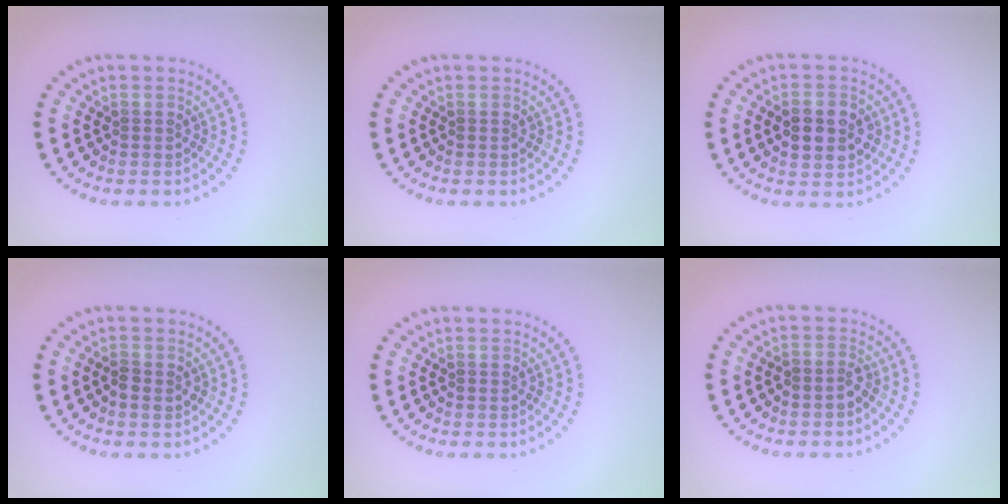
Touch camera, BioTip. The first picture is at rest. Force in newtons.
{"total": 0.0}
{"total": 4.5, "press": 4.5, "slide": 0.2}
{"total": 1.2, "press": 1.1, "slide": 0.1}
{"total": 0.0}
{"total": 1.3, "press": 1.1, "slide": 0.7}